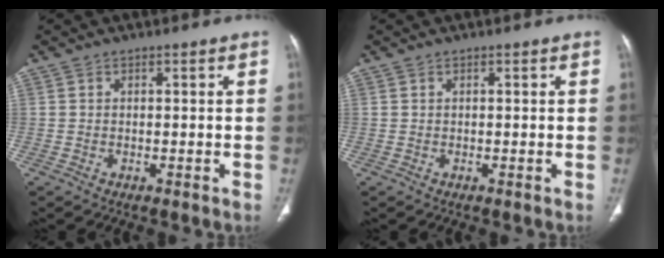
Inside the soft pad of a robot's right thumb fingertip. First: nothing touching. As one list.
[{"total": 0.0}]